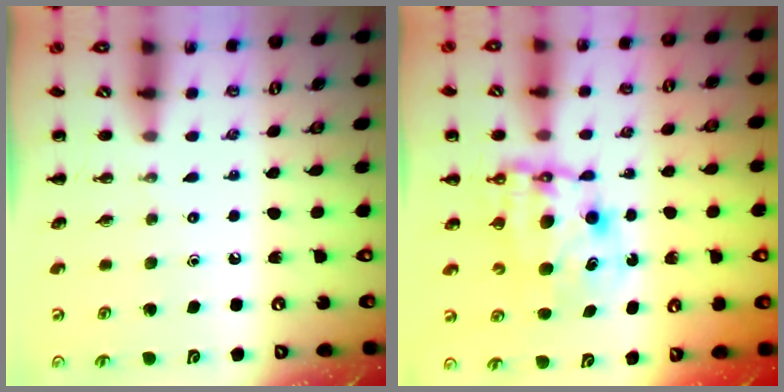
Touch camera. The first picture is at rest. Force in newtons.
{"total": 9.2, "press": 9.0, "slide": 2.2}